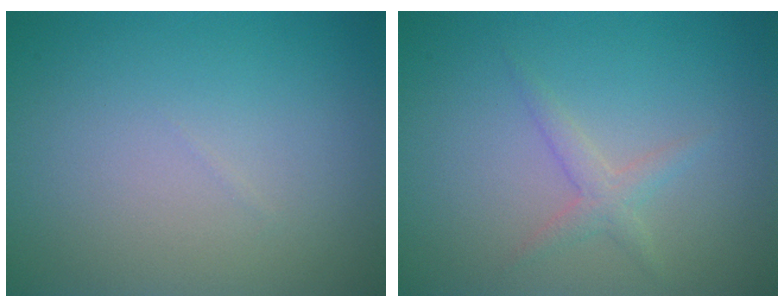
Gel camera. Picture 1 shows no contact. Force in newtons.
{"total": 1.5, "press": 1.5, "slide": 0.1}